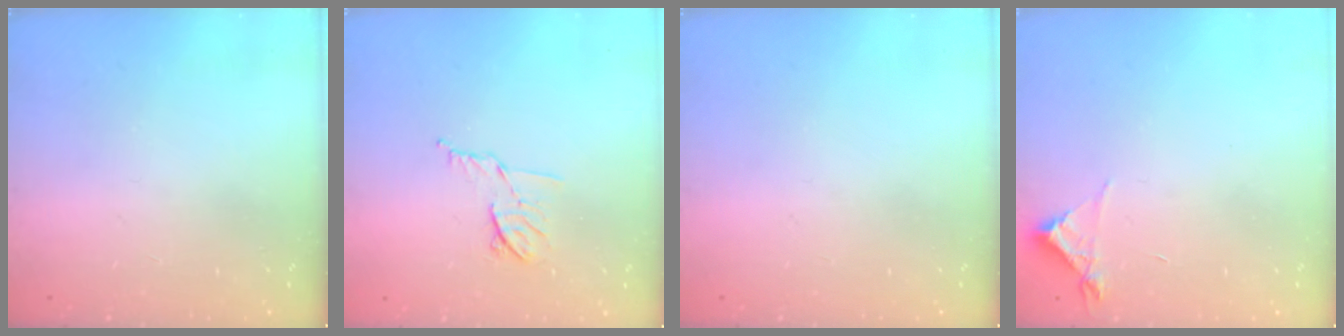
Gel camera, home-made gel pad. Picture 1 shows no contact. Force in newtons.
{"total": 7.4, "press": 7.3, "slide": 1.2}
{"total": 0.0}
{"total": 4.4, "press": 4.4, "slide": 0.4}